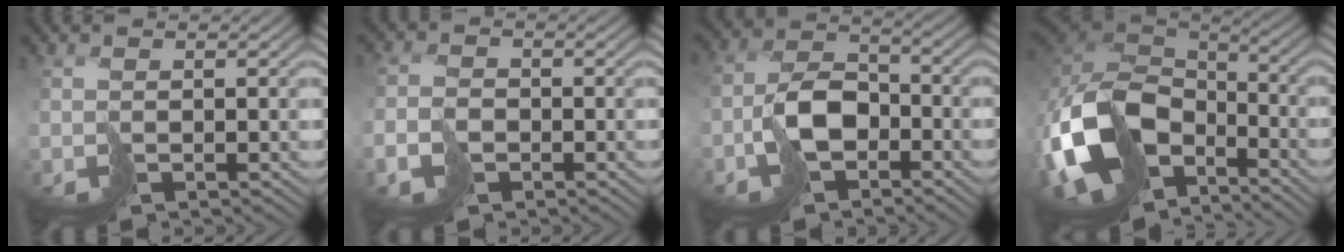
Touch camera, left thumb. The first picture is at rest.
{"total": 3.0, "force": [-1.6, 2.0, 1.5], "torque": [-0.036, -0.004, -0.035]}
{"total": 6.9, "force": [-2.8, 4.4, 4.5], "torque": [-0.096, 0.001, -0.063]}
{"total": 17.4, "force": [-6.0, 12.1, 11.0], "torque": [-0.291, -0.024, -0.111]}